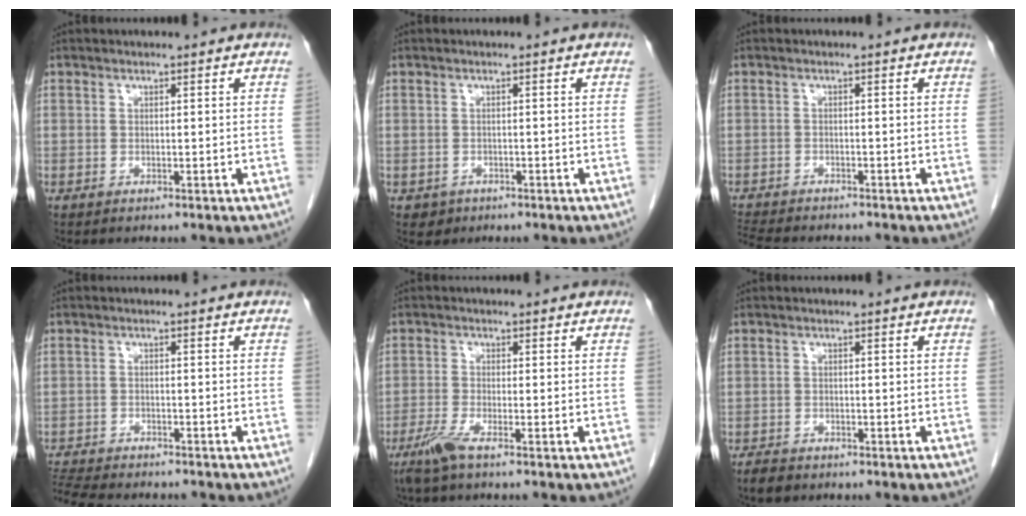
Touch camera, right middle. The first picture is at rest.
{"total": 1.6, "force": [-0.8, 1.4, 0.1], "torque": [-0.005, 0.006, -0.005]}
{"total": 8.5, "force": [-7.7, 1.8, 3.2], "torque": [-0.056, -0.007, -0.116]}
{"total": 10.6, "force": [-9.6, 2.1, 3.9], "torque": [-0.081, -0.006, -0.145]}
{"total": 3.5, "force": [-2.4, 0.0, 2.5], "torque": [-0.060, -0.010, -0.054]}
{"total": 2.1, "force": [-1.7, 1.0, 0.8], "torque": [-0.021, -0.002, -0.023]}